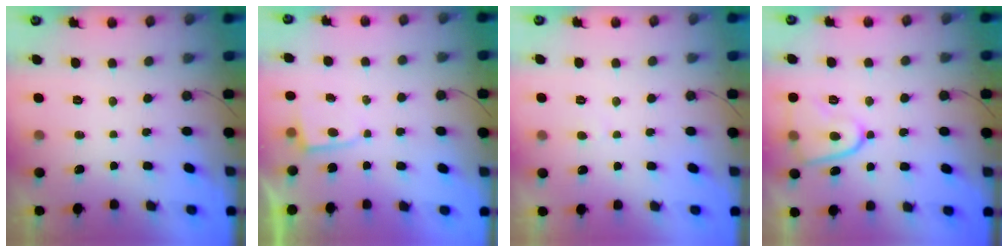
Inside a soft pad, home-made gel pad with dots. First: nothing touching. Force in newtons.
{"total": 2.1, "press": 2.1, "slide": 0.3}
{"total": 2.6, "press": 2.6, "slide": 0.2}
{"total": 10.5, "press": 10.4, "slide": 1.5}